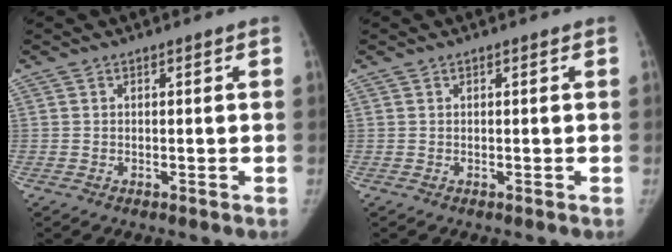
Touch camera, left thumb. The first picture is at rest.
{"total": 0.0}